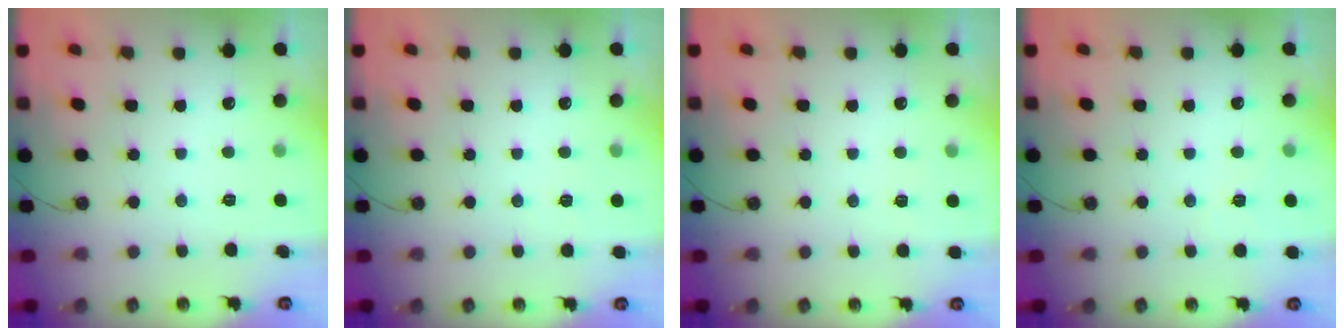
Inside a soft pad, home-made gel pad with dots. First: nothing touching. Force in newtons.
{"total": 2.4, "press": 2.3, "slide": 0.6}
{"total": 2.5, "press": 2.4, "slide": 0.8}
{"total": 3.5, "press": 3.2, "slide": 1.4}